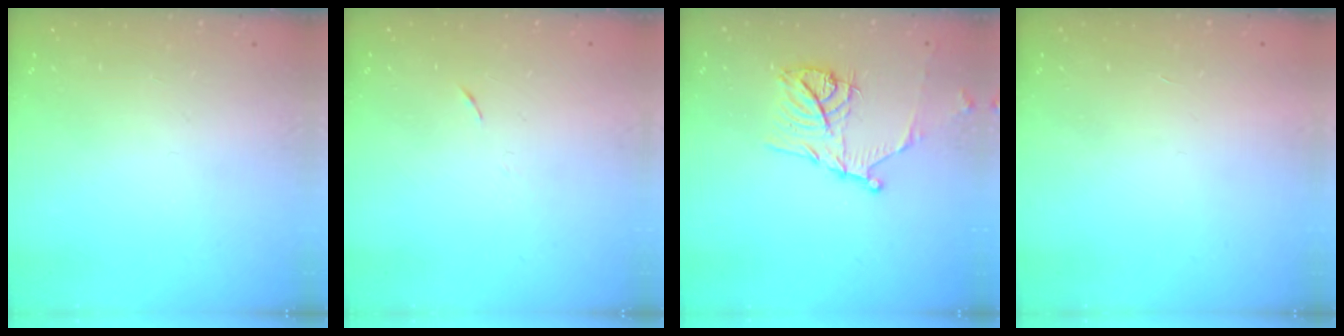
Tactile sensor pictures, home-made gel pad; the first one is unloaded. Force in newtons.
{"total": 4.0, "press": 3.6, "slide": 1.7}
{"total": 13.8, "press": 13.7, "slide": 0.8}
{"total": 1.7, "press": 1.7, "slide": 0.1}